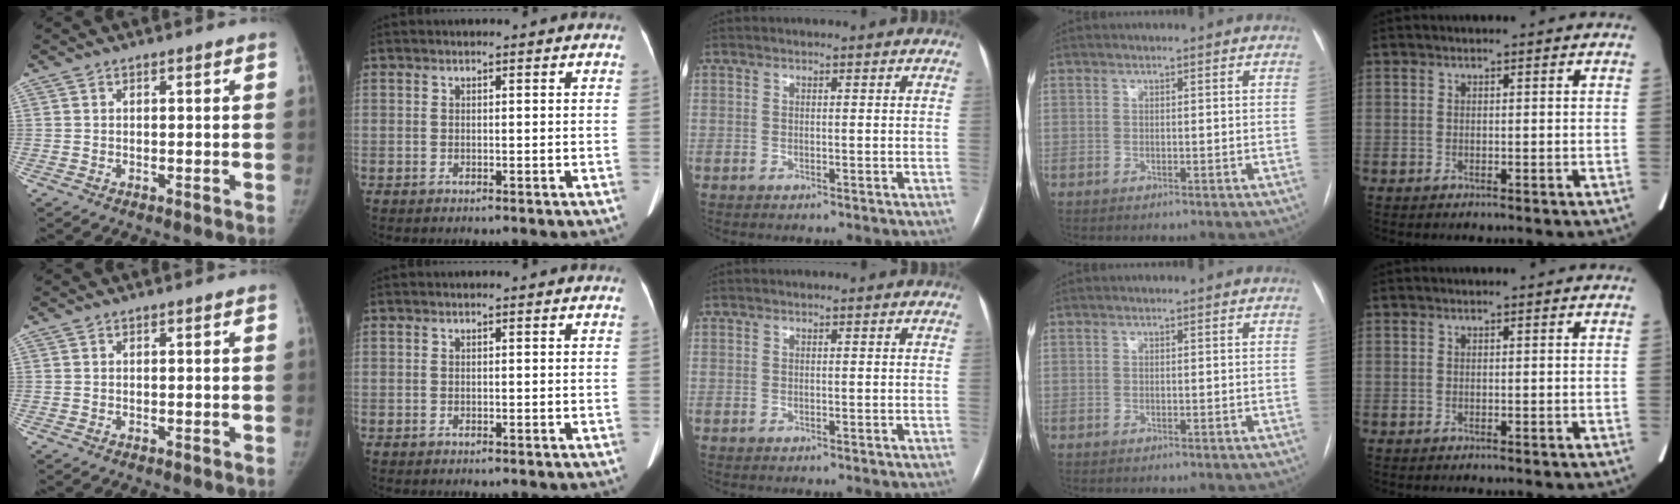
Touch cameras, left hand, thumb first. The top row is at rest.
{}